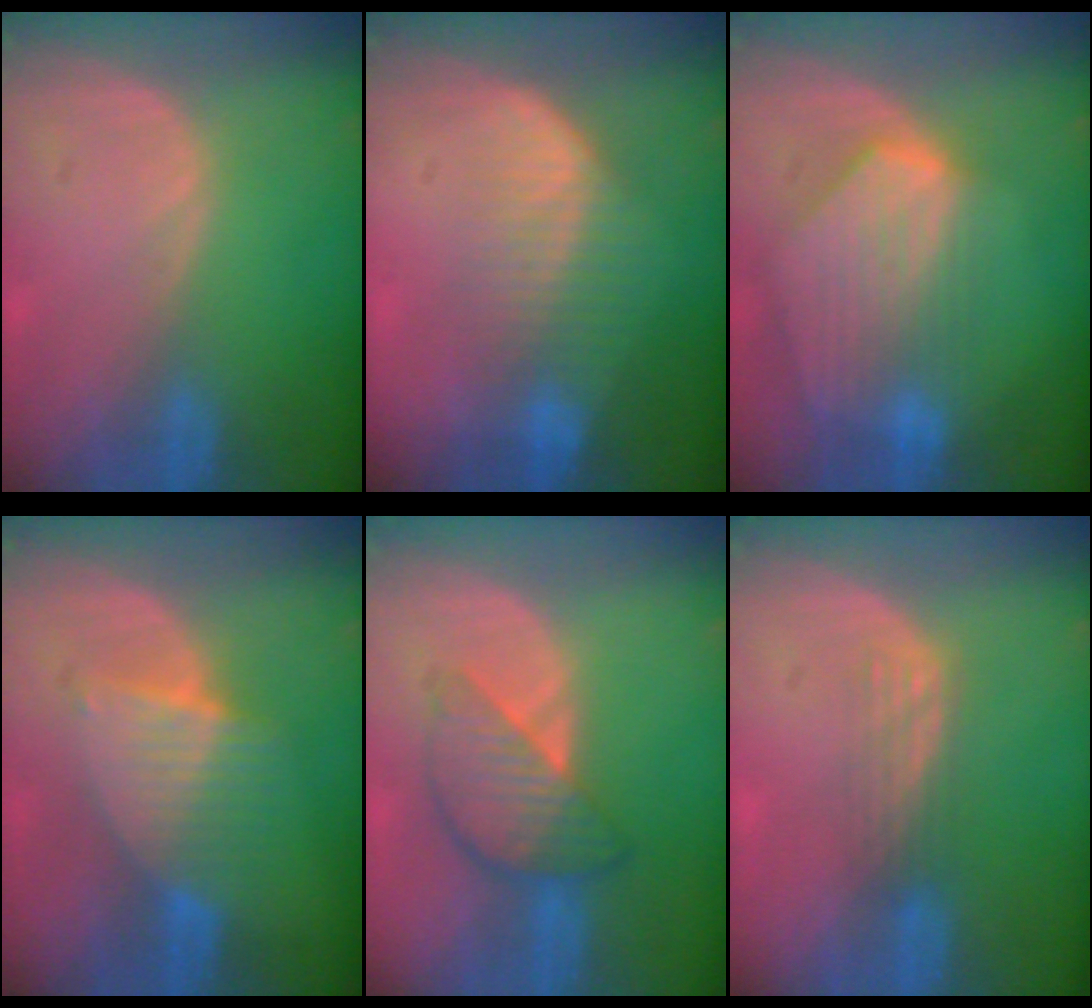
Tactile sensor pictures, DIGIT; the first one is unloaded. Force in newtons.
{"total": 7.2, "press": 6.6, "slide": 2.9}
{"total": 9.2, "press": 8.0, "slide": 4.5}
{"total": 6.3, "press": 6.2, "slide": 1.0}
{"total": 6.3, "press": 6.3, "slide": 0.3}
{"total": 2.9, "press": 2.6, "slide": 1.4}